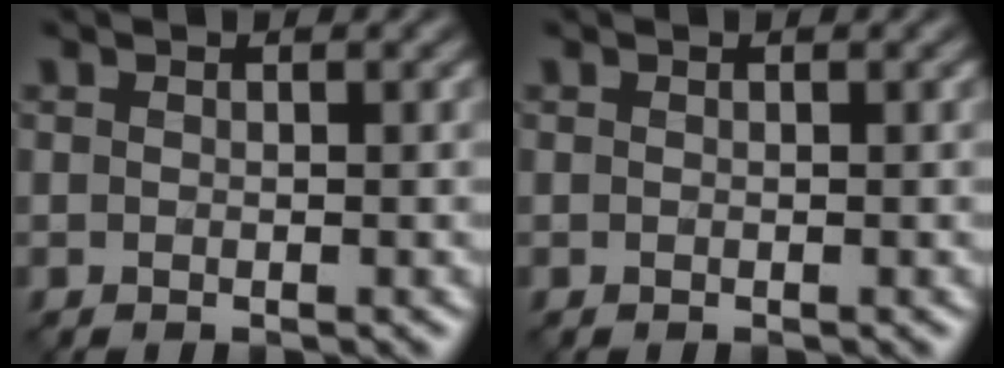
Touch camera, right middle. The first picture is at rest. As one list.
[{"total": 0.0}]